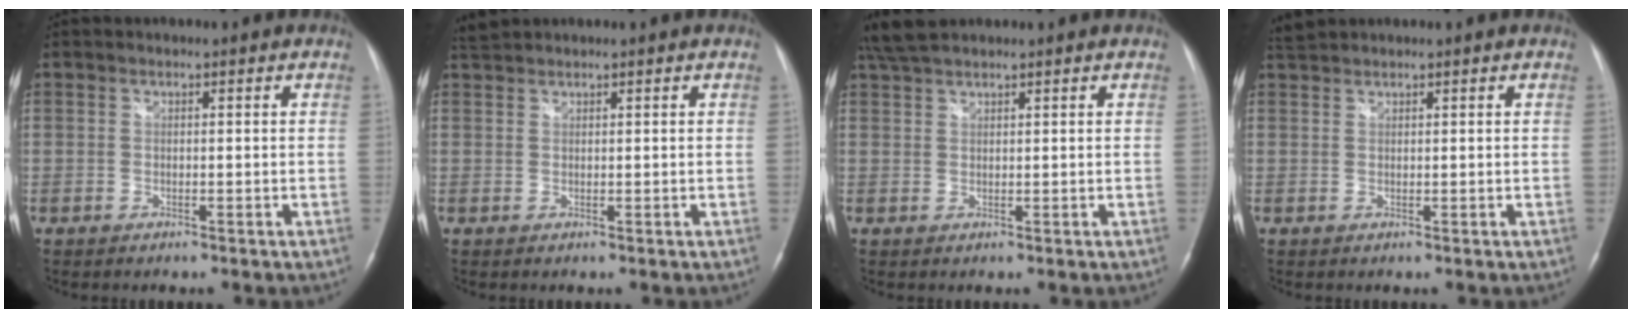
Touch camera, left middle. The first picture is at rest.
{"total": 1.9, "force": [1.9, -0.2, 0.2], "torque": [-0.013, 0.017, 0.041]}
{"total": 4.4, "force": [3.9, 0.6, 1.9], "torque": [-0.048, 0.023, 0.080]}
{"total": 1.9, "force": [1.9, -0.2, 0.1], "torque": [-0.013, 0.016, 0.043]}